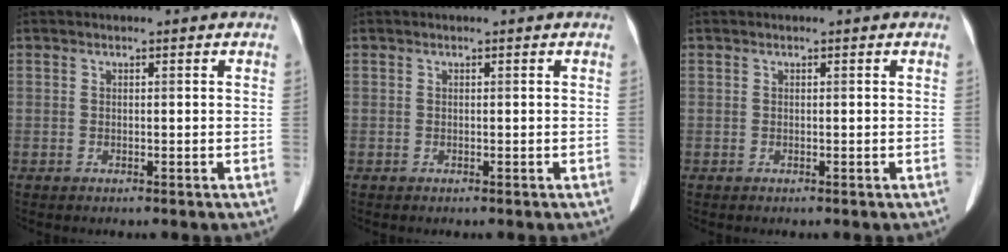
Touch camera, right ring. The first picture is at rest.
{"total": 0.0}
{"total": 0.0}